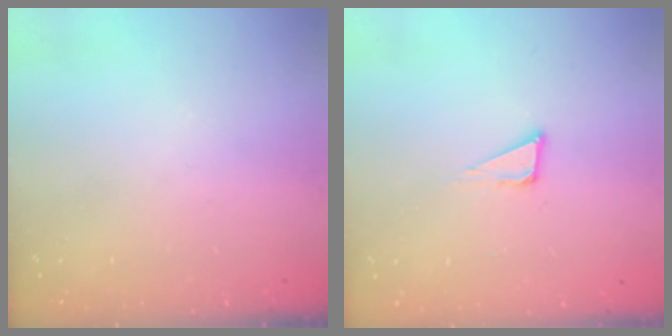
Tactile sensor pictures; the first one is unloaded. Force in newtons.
{"total": 3.2, "press": 3.1, "slide": 0.8}